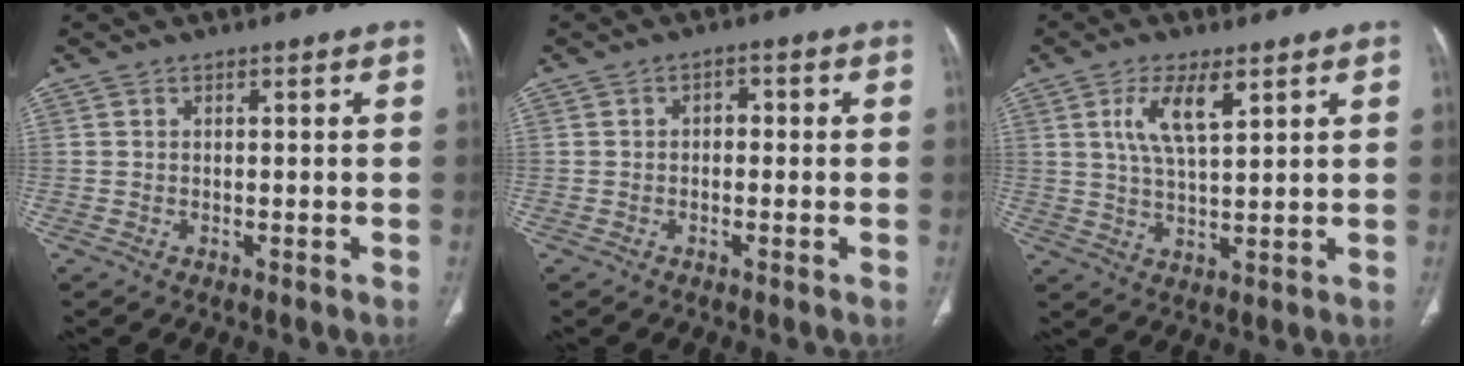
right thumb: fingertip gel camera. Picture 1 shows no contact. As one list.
[{"total": 2.1, "force": [-0.2, 1.5, 1.4], "torque": [-0.009, 0.010, -0.012]}, {"total": 7.8, "force": [3.5, 2.7, 6.4], "torque": [-0.122, -0.014, 0.072]}]